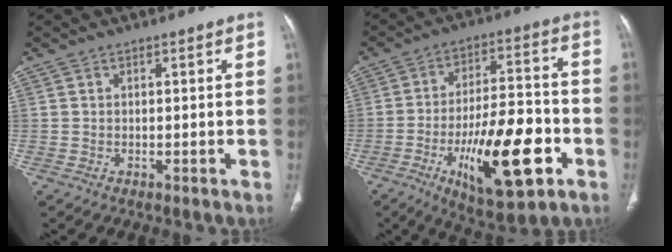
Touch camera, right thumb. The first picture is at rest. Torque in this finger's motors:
{"motor_torque": [0.45, 0.74, 1.64, -1.15, 0.21]}